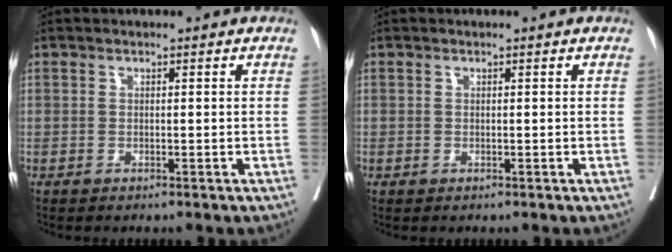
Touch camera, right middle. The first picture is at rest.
{"total": 0.0}